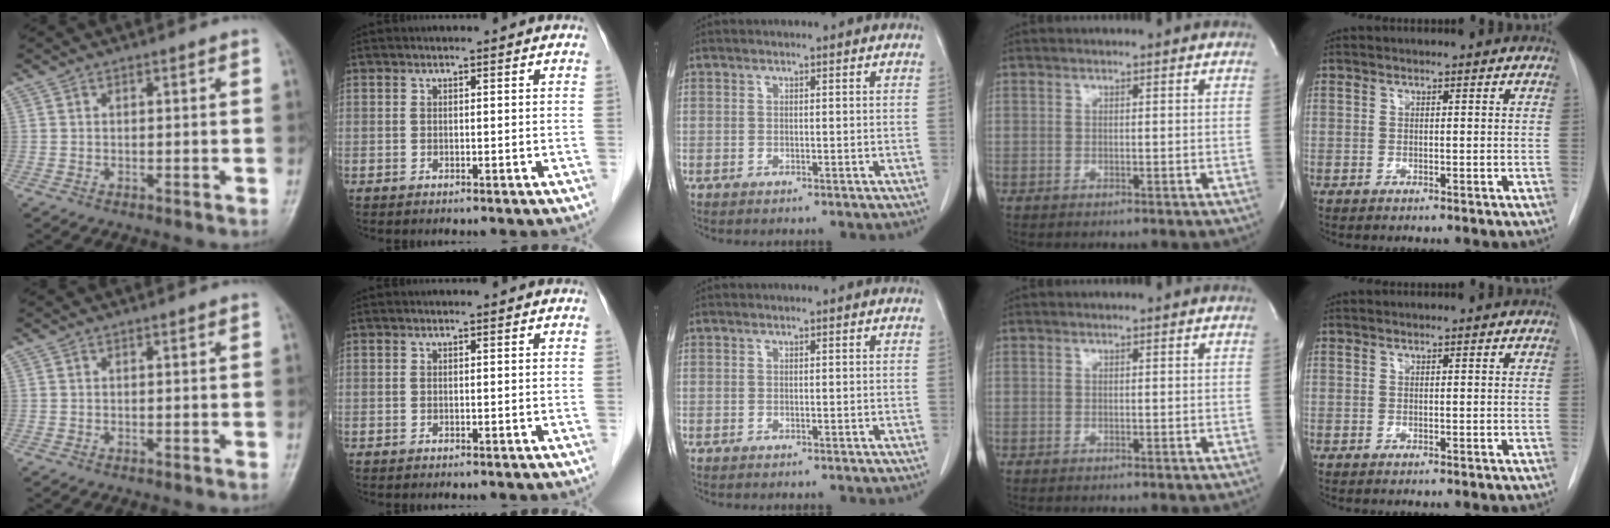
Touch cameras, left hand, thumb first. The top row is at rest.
{}